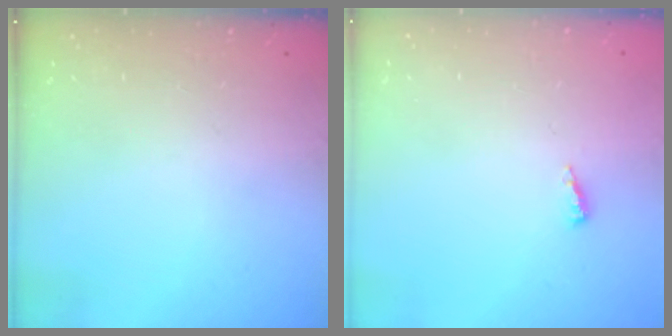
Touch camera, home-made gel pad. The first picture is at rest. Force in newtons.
{"total": 2.5, "press": 2.5, "slide": 0.2}